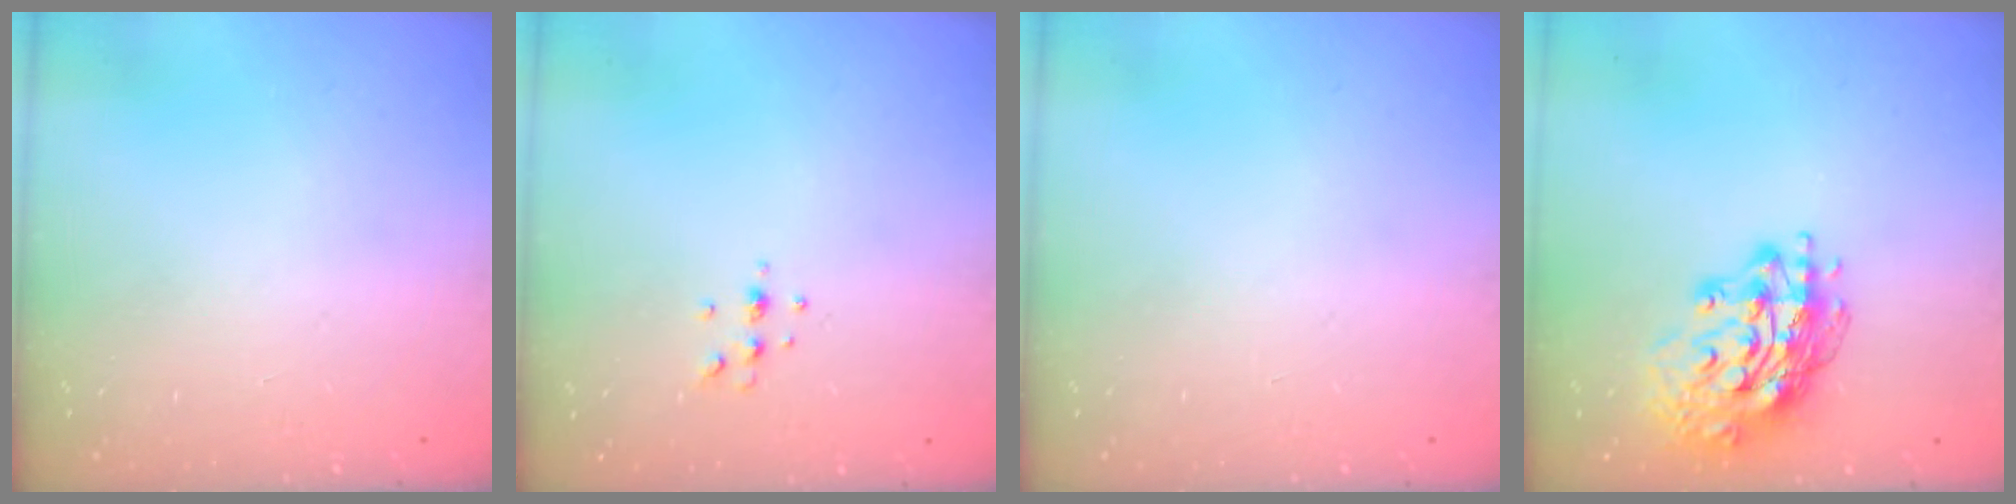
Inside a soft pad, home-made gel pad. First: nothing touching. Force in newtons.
{"total": 3.8, "press": 3.8, "slide": 0.7}
{"total": 0.0}
{"total": 15.9, "press": 15.9, "slide": 1.5}